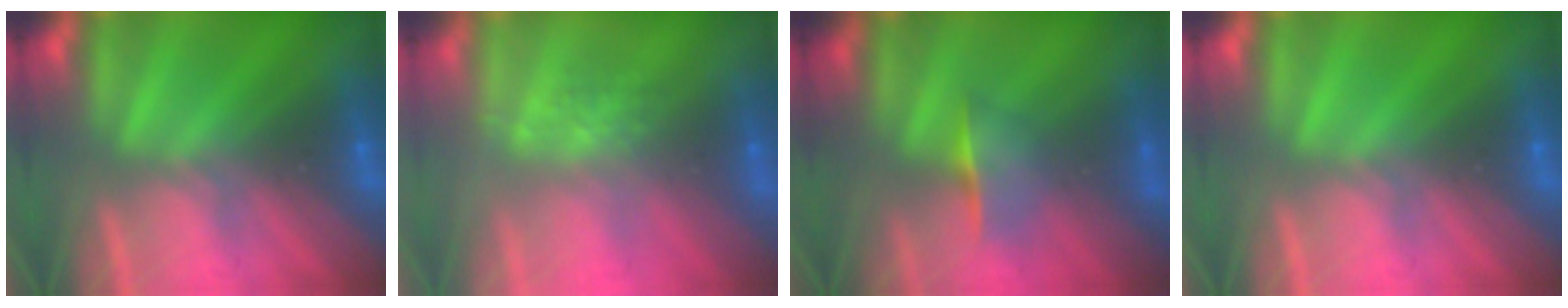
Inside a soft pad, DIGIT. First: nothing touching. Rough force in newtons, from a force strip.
{"total": 2.8}
{"total": 1.2}
{"total": 0.0}